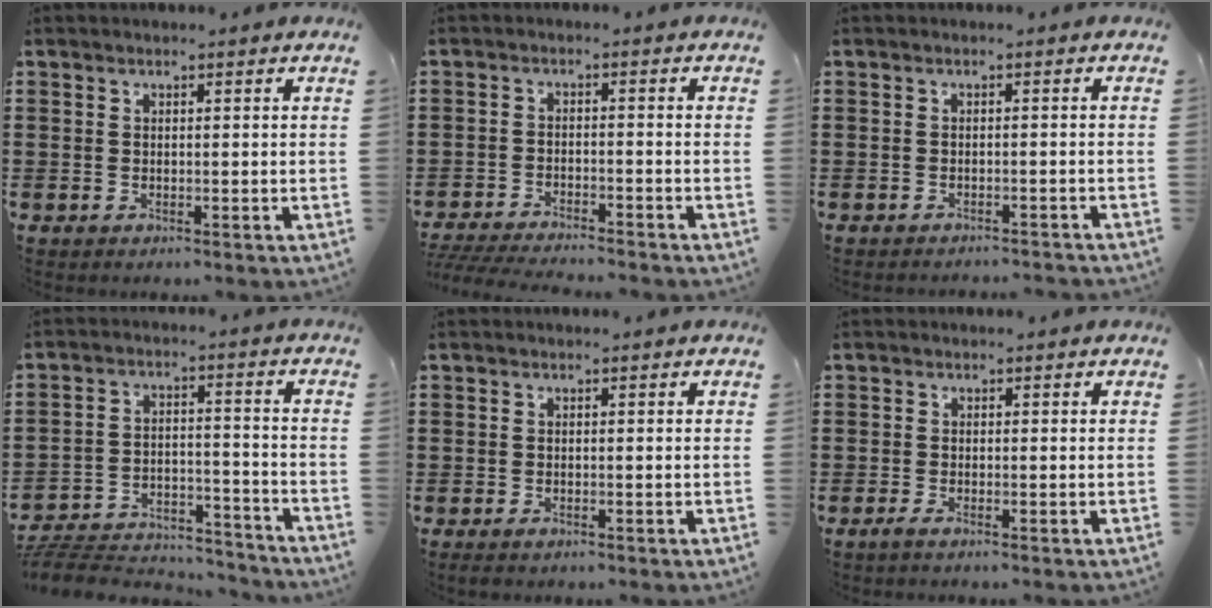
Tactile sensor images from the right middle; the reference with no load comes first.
{"total": 4.0, "force": [-3.9, -0.1, 0.8], "torque": [-0.022, -0.008, -0.082]}
{"total": 1.2, "force": [-1.1, -0.2, 0.2], "torque": [-0.007, 0.000, -0.022]}
{"total": 6.9, "force": [-6.6, 1.2, 1.5], "torque": [-0.031, 0.009, -0.132]}
{"total": 0.6, "force": [-0.5, 0.2, 0.3], "torque": [-0.007, -0.004, -0.008]}
{"total": 0.8, "force": [-0.6, 0.0, 0.5], "torque": [-0.012, -0.005, -0.011]}